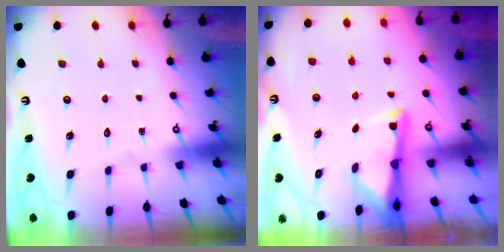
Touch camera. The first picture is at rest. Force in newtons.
{"total": 2.8, "press": 2.8, "slide": 0.5}